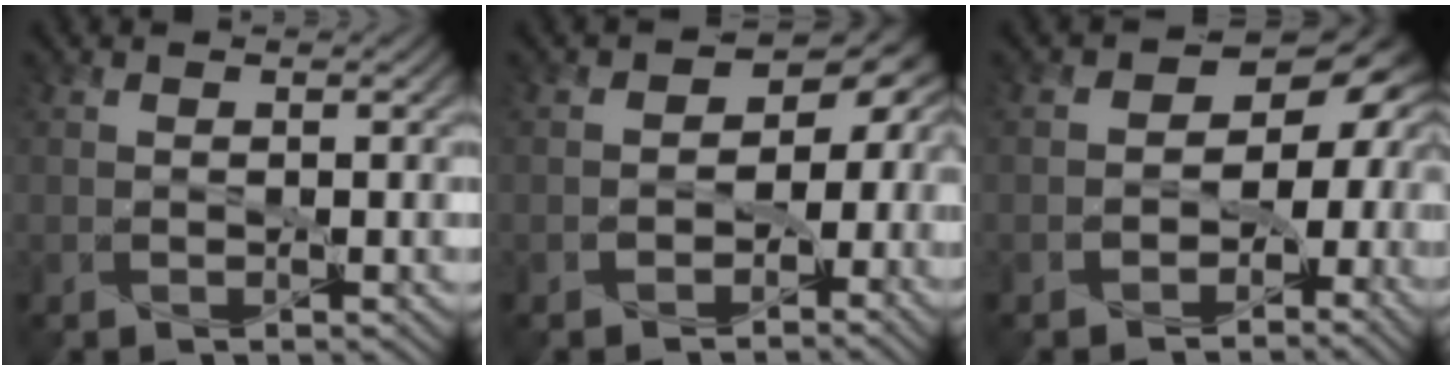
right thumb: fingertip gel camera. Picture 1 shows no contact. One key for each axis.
{"total": 8.7, "fx": -1.8, "fy": 7.1, "fz": 4.7, "tx": -0.027, "ty": 0.006, "tz": -0.054}
{"total": 11.6, "fx": -1.8, "fy": 9.4, "fz": 6.5, "tx": -0.056, "ty": 0.004, "tz": -0.066}